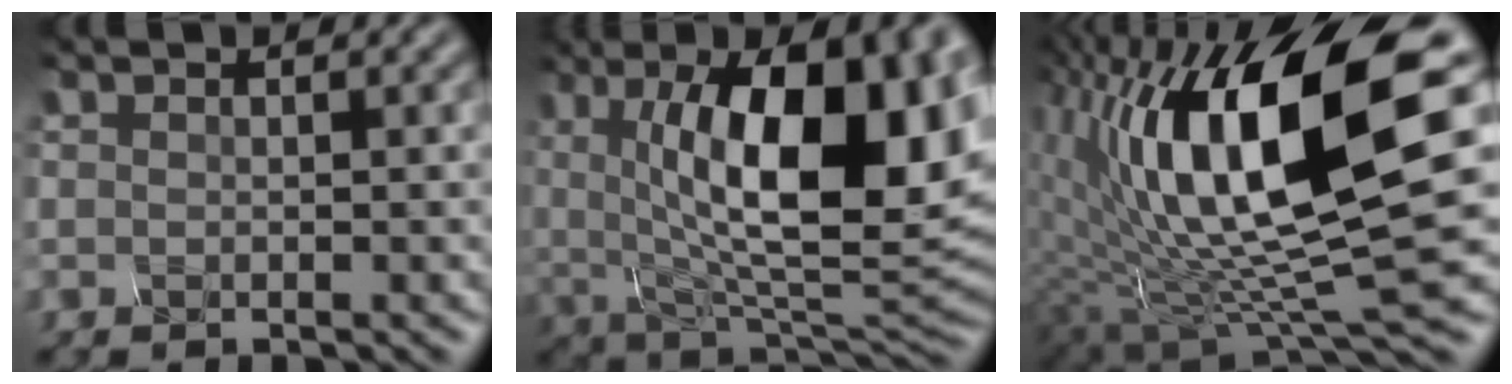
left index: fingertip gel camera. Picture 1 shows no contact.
{"total": 15.4, "force": [2.4, 6.3, 13.8], "torque": [-0.194, 0.004, 0.032]}
{"total": 16.1, "force": [3.3, 5.6, 14.7], "torque": [-0.255, -0.003, 0.050]}